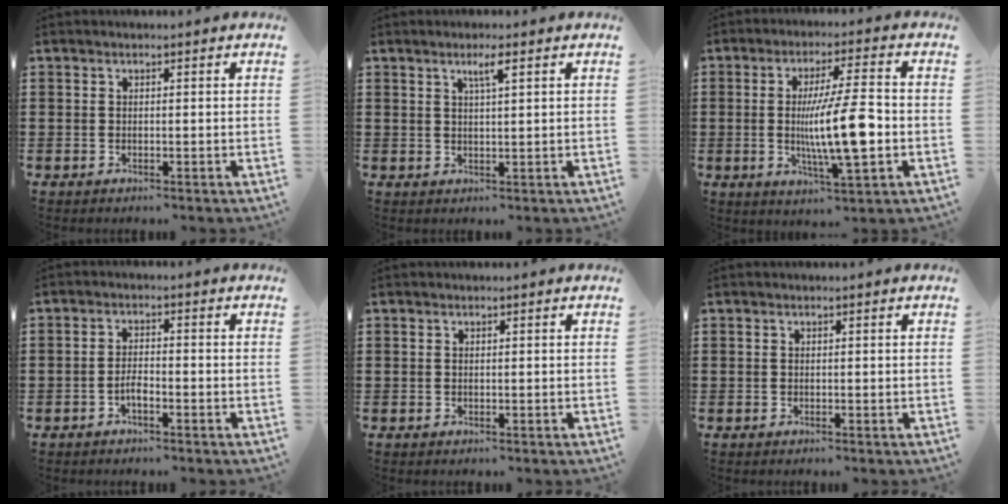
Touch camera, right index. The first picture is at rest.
{"total": 2.6, "force": [1.3, 0.3, 2.2], "torque": [-0.046, 0.003, 0.021]}
{"total": 11.8, "force": [-1.6, 2.2, 11.5], "torque": [-0.188, -0.009, -0.031]}
{"total": 2.4, "force": [-1.3, 0.6, 1.9], "torque": [-0.042, -0.001, -0.027]}
{"total": 0.0}
{"total": 0.0}